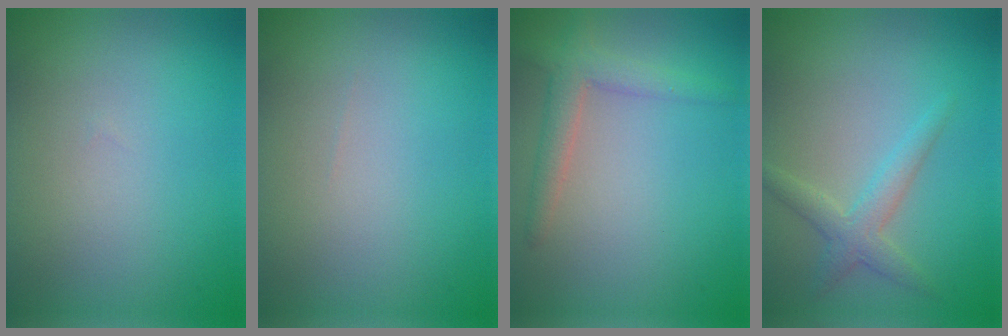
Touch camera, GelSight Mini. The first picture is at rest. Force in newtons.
{"total": 0.0}
{"total": 2.7, "press": 2.7, "slide": 0.2}
{"total": 2.4, "press": 2.4, "slide": 0.2}